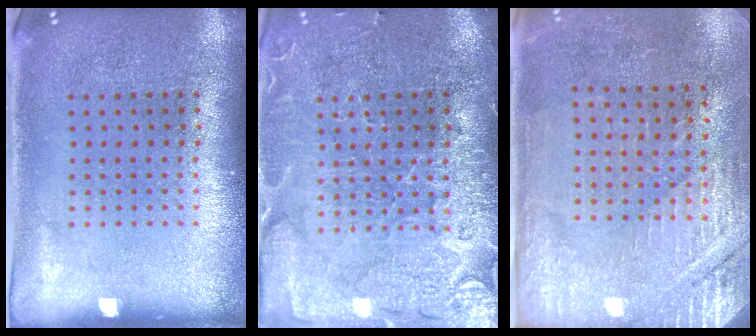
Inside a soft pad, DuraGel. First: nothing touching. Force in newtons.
{"total": 3.6, "press": 3.4, "slide": 1.2}
{"total": 2.9, "press": 2.8, "slide": 0.7}